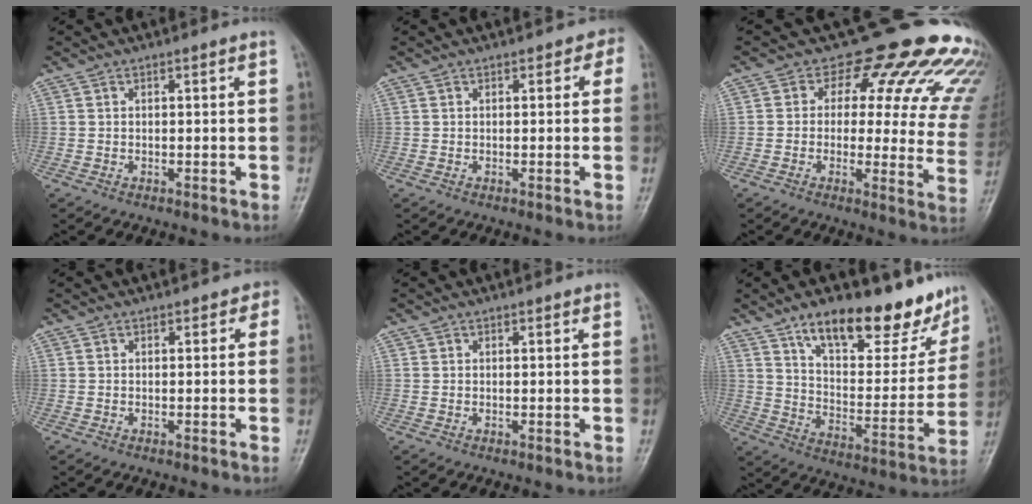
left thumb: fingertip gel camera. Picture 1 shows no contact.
{"total": 2.3, "force": [0.9, 1.7, 1.2], "torque": [0.012, 0.002, 0.004]}
{"total": 21.9, "force": [16.0, 9.8, 11.3], "torque": [-0.092, -0.083, 0.167]}
{"total": 1.8, "force": [0.7, 1.3, 0.9], "torque": [0.010, 0.002, 0.001]}
{"total": 0.7, "force": [0.5, 0.5, 0.1], "torque": [0.005, -0.003, 0.004]}
{"total": 21.3, "force": [15.2, 8.4, 12.3], "torque": [-0.123, -0.078, 0.238]}